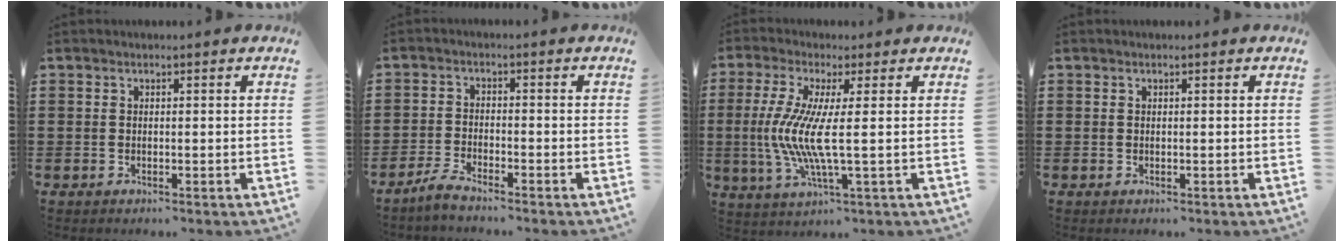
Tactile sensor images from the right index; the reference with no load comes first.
{"total": 2.7, "force": [-2.5, -0.1, 0.9], "torque": [-0.033, -0.001, -0.053]}
{"total": 8.7, "force": [-0.1, 0.6, 8.7], "torque": [-0.196, -0.023, -0.012]}
{"total": 0.0}